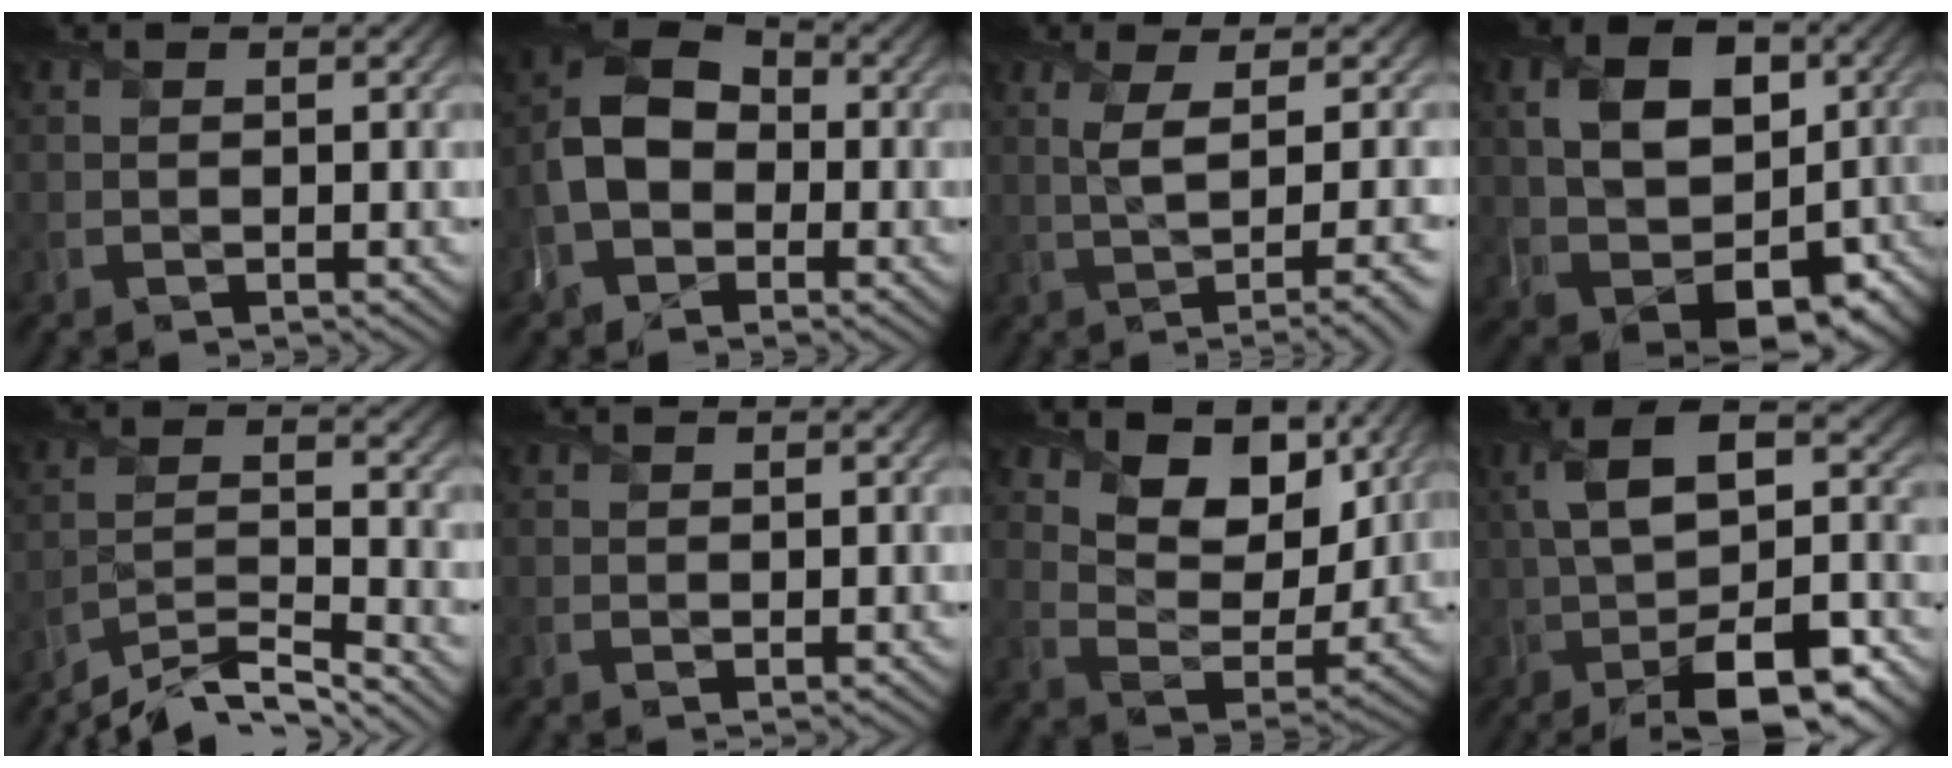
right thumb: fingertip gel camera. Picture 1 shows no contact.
{"total": 8.2, "force": [-2.2, 6.0, 5.1], "torque": [-0.115, 0.000, -0.059]}
{"total": 7.2, "force": [0.3, 1.9, 6.9], "torque": [-0.094, 0.011, 0.005]}
{"total": 13.0, "force": [-0.4, 8.9, 9.4], "torque": [-0.171, -0.016, 0.001]}
{"total": 8.0, "force": [-6.8, 1.4, 3.9], "torque": [-0.068, 0.001, -0.133]}
{"total": 0.7, "force": [0.4, 0.5, 0.2], "torque": [-0.006, -0.003, 0.011]}
{"total": 9.9, "force": [5.9, 5.6, 5.7], "torque": [-0.116, -0.010, 0.094]}
{"total": 17.3, "force": [-3.3, 7.3, 15.4], "torque": [-0.272, 0.004, -0.044]}